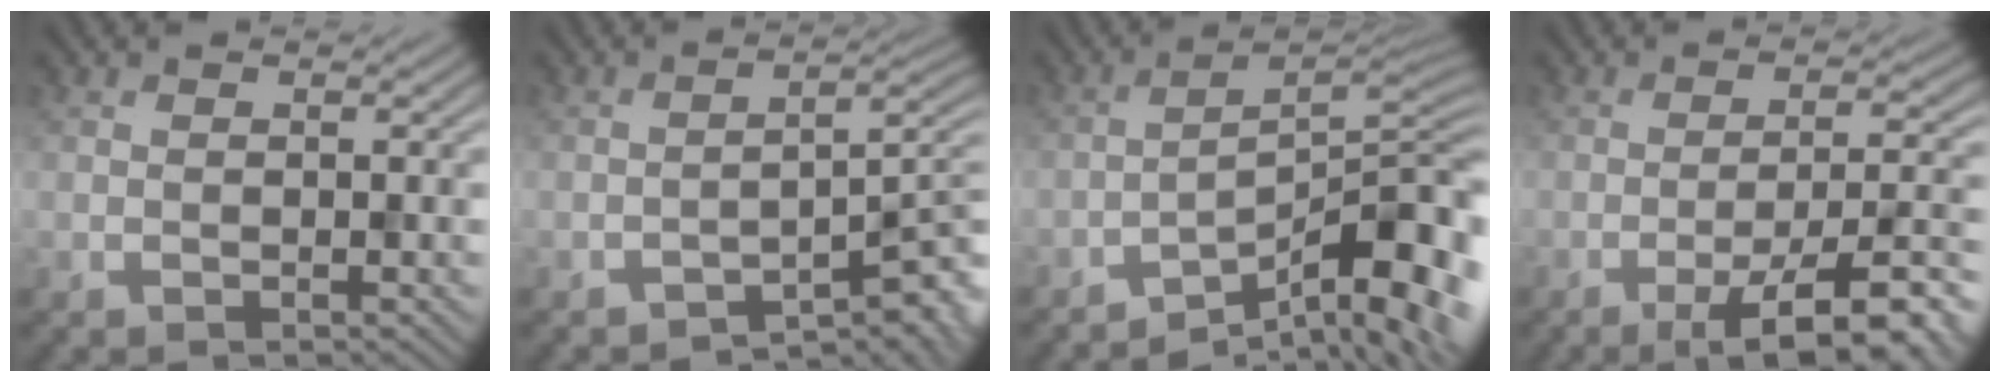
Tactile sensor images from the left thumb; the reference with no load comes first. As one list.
[{"total": 5.4, "force": [-3.5, 1.6, 3.8], "torque": [-0.048, -0.001, -0.060]}, {"total": 12.3, "force": [-7.2, 3.0, 9.5], "torque": [-0.149, -0.004, -0.114]}, {"total": 10.3, "force": [-6.0, 2.3, 8.1], "torque": [-0.133, 0.002, -0.090]}]